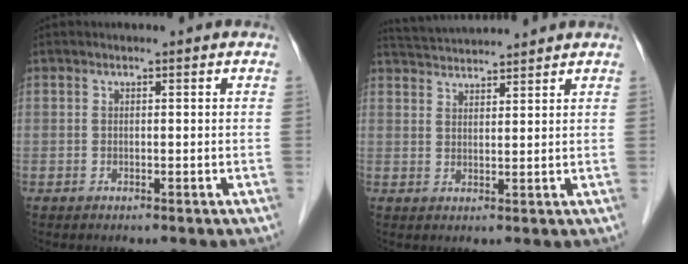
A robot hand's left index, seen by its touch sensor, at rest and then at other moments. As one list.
[{"total": 6.2, "force": [6.1, -0.4, 1.0], "torque": [-0.027, 0.030, 0.105]}]